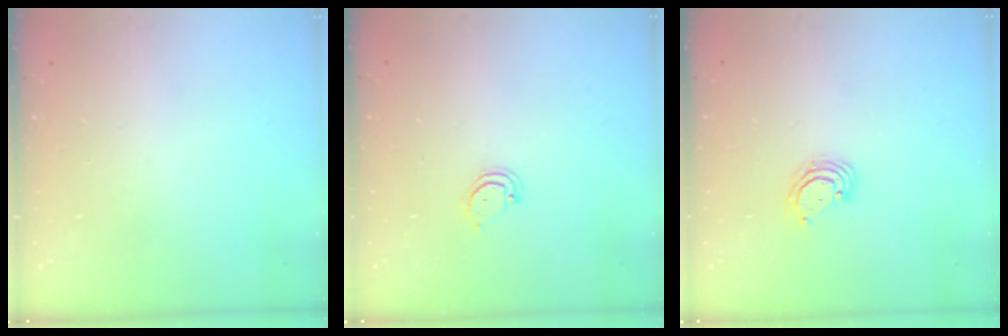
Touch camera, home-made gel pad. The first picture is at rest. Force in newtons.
{"total": 3.6, "press": 3.6, "slide": 0.3}
{"total": 3.9, "press": 3.8, "slide": 0.4}